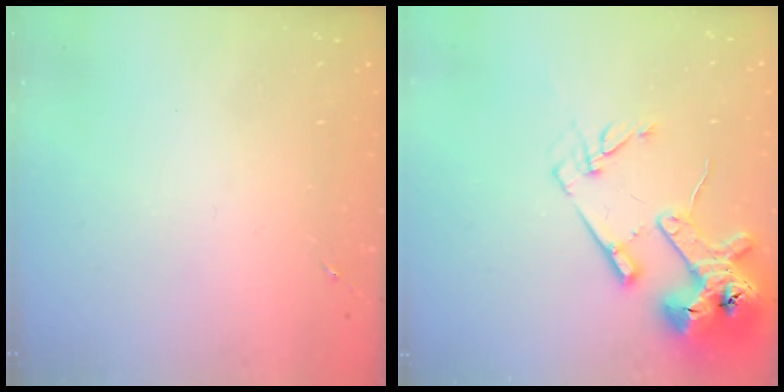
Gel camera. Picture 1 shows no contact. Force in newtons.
{"total": 16.8, "press": 16.7, "slide": 1.9}